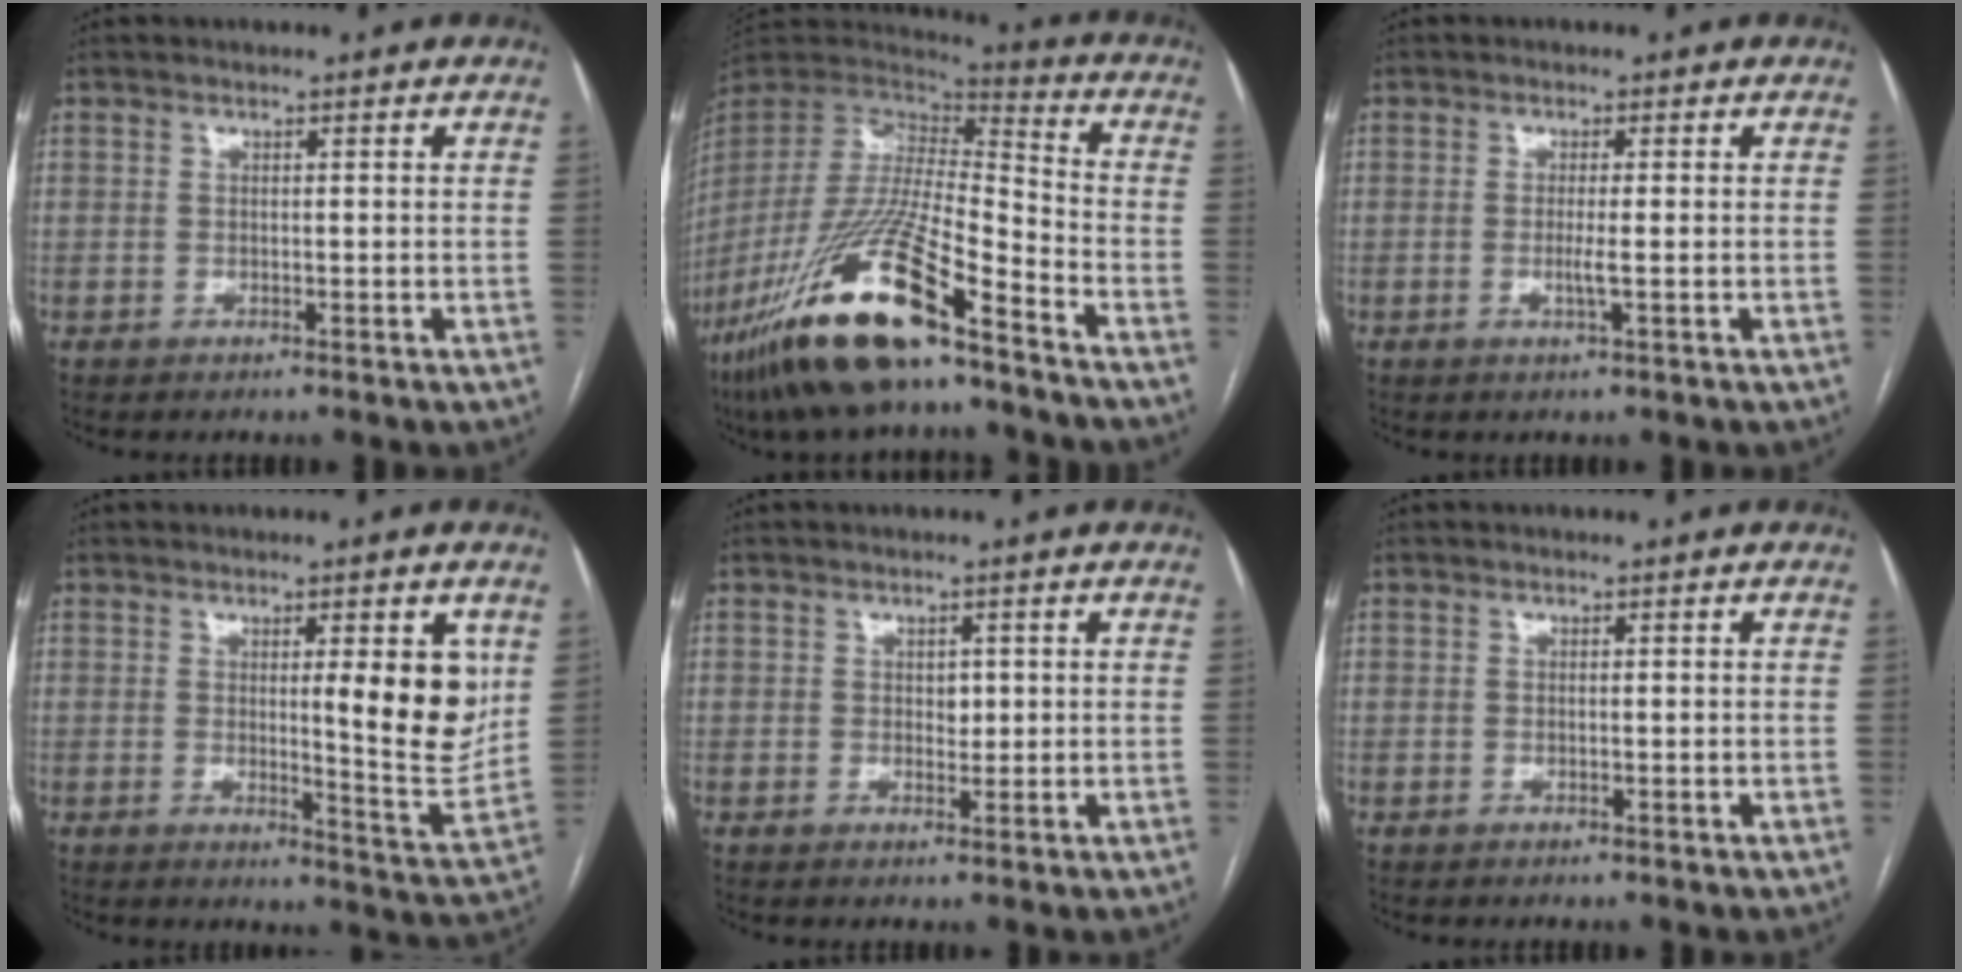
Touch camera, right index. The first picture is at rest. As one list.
[{"total": 22.5, "force": [-14.6, 3.7, 16.7], "torque": [-0.346, -0.053, -0.275]}, {"total": 2.0, "force": [-0.4, -0.3, 1.9], "torque": [-0.039, -0.004, -0.009]}, {"total": 10.0, "force": [2.6, 1.5, 9.6], "torque": [-0.116, -0.024, 0.035]}, {"total": 1.5, "force": [0.3, 1.0, 1.0], "torque": [-0.010, 0.000, 0.004]}, {"total": 0.0}]